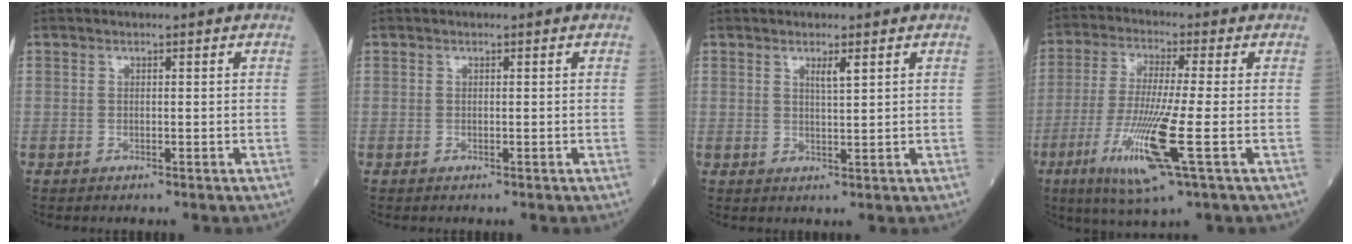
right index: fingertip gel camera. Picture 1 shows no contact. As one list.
[{"total": 0.0}, {"total": 1.9, "force": [1.1, -0.1, 1.6], "torque": [-0.031, -0.004, 0.020]}, {"total": 12.2, "force": [-4.2, 0.0, 11.5], "torque": [-0.239, -0.029, -0.081]}]